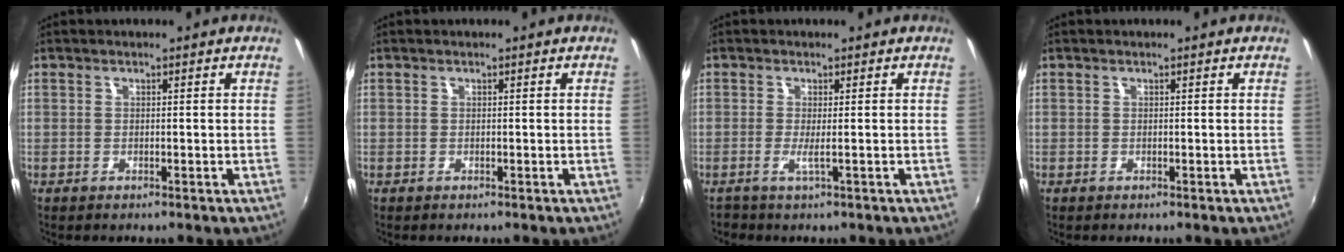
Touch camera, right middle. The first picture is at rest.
{"total": 0.0}
{"total": 1.3, "force": [-0.4, -0.5, 1.1], "torque": [-0.030, -0.001, -0.010]}
{"total": 0.0}